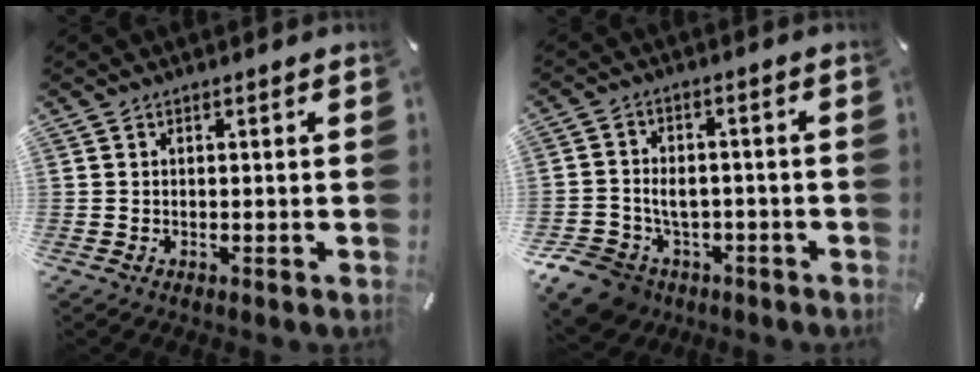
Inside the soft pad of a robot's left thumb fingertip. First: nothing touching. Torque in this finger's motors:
{"motor_torque": [0.84, 2.50, 0.34, 0.28, 0.10]}